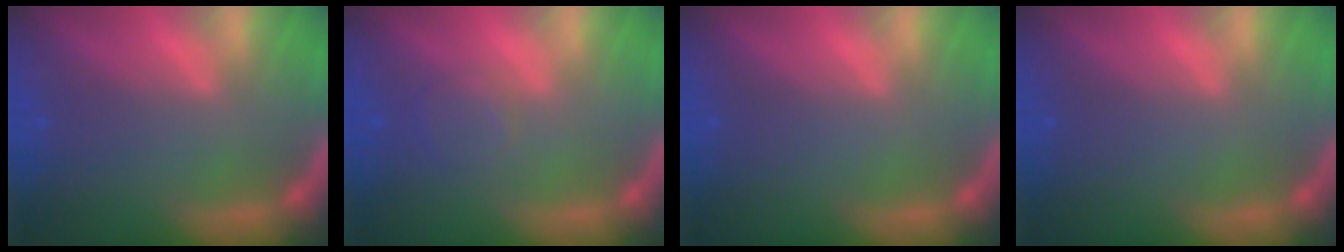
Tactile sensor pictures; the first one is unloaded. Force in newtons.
{"total": 2.0}
{"total": 0.0}
{"total": 0.0}